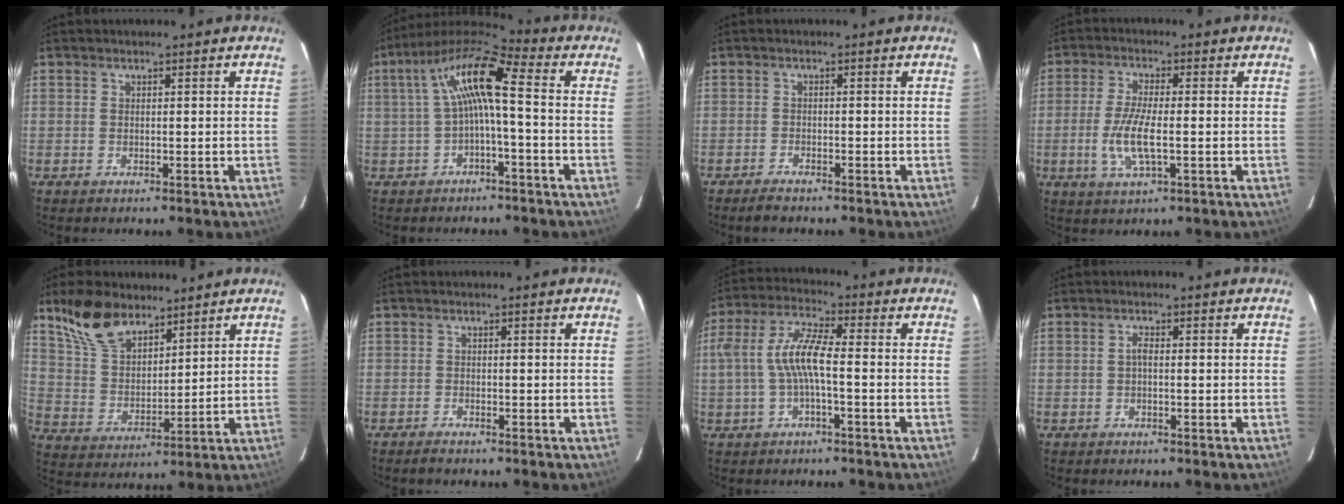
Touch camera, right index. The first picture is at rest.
{"total": 9.9, "force": [-0.1, 1.8, 9.7], "torque": [-0.201, 0.025, -0.003]}
{"total": 2.3, "force": [-2.1, 0.5, 0.8], "torque": [-0.027, -0.003, -0.038]}
{"total": 7.7, "force": [-1.6, 2.0, 7.2], "torque": [-0.150, -0.009, -0.032]}
{"total": 12.7, "force": [9.0, 6.4, 6.3], "torque": [-0.130, 0.027, 0.182]}
{"total": 1.6, "force": [-1.5, 0.2, 0.4], "torque": [-0.019, -0.002, -0.026]}
{"total": 8.5, "force": [-1.3, 1.9, 8.1], "torque": [-0.177, 0.011, -0.021]}
{"total": 1.1, "force": [-0.3, 0.4, 1.0], "torque": [-0.019, 0.006, -0.006]}